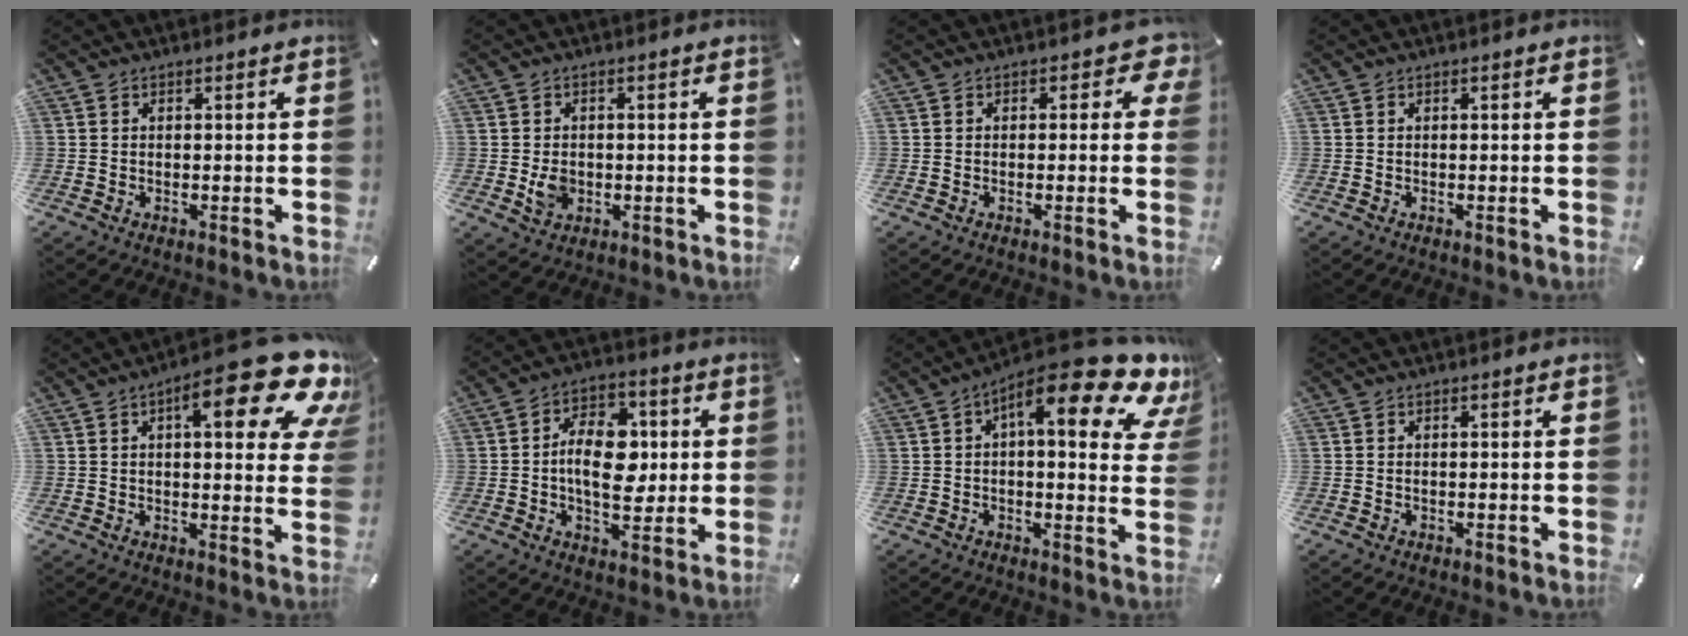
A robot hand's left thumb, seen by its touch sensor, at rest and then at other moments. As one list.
[{"total": 4.4, "force": [-0.6, 3.6, 2.5], "torque": [-0.032, -0.002, -0.011]}, {"total": 4.0, "force": [0.9, 2.5, 3.0], "torque": [-0.028, -0.003, 0.009]}, {"total": 0.0}, {"total": 20.0, "force": [10.5, 6.0, 16.0], "torque": [-0.222, -0.063, 0.159]}, {"total": 13.7, "force": [0.0, 8.8, 10.5], "torque": [-0.168, 0.005, -0.001]}, {"total": 17.3, "force": [9.5, 4.9, 13.6], "torque": [-0.195, -0.073, 0.147]}, {"total": 0.0}]